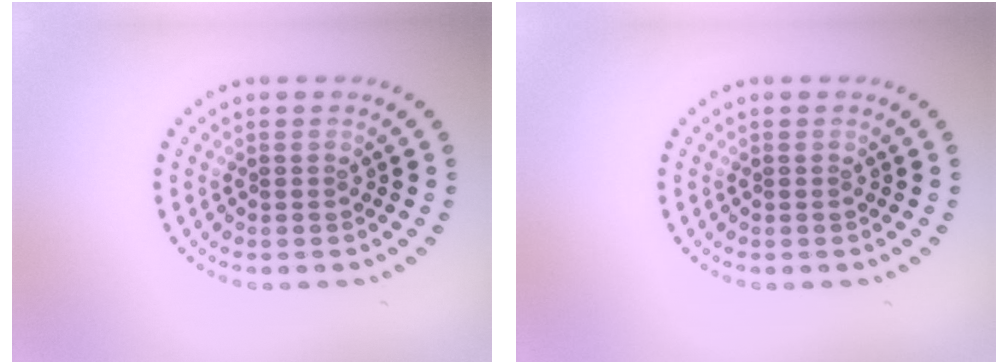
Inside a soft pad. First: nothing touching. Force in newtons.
{"total": 0.0}